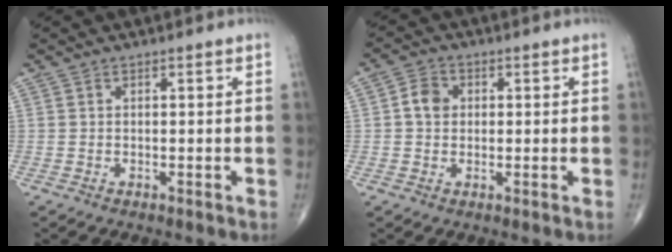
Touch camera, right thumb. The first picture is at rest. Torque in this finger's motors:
{"motor_torque": [-0.30, 0.29, 0.21, -0.16, 0.11]}